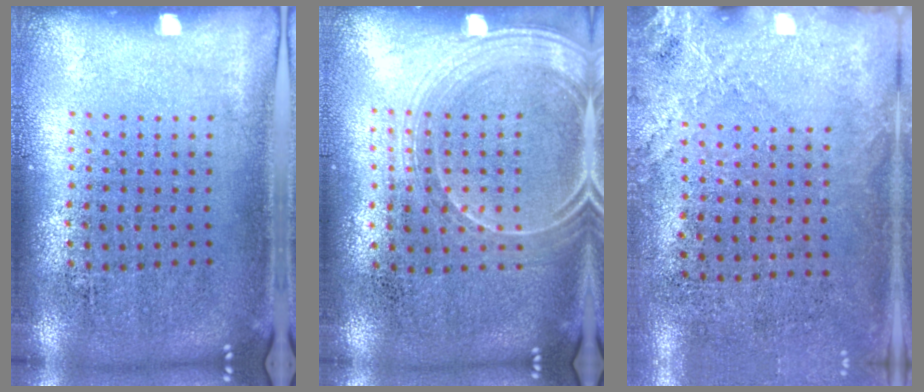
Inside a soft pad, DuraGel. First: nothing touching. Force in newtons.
{"total": 1.7, "press": 1.5, "slide": 0.8}
{"total": 2.5, "press": 2.1, "slide": 1.3}